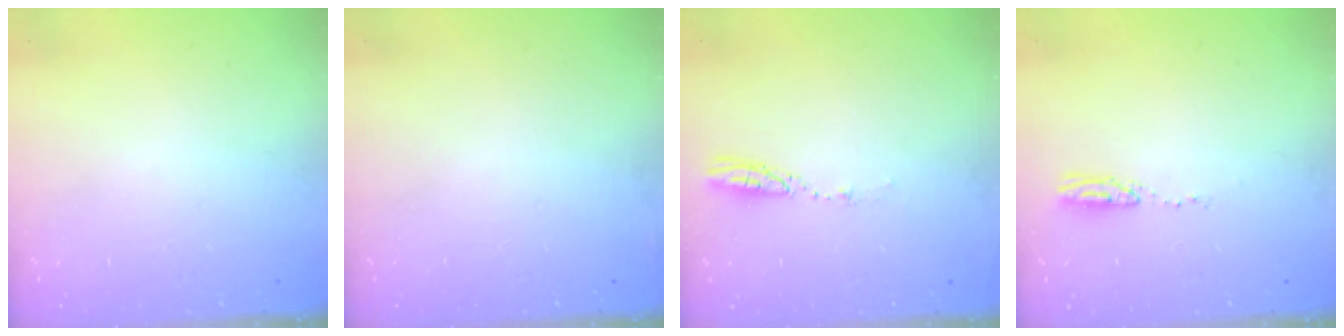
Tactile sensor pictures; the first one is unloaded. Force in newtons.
{"total": 2.9, "press": 2.4, "slide": 1.6}
{"total": 3.8, "press": 3.8, "slide": 0.4}
{"total": 14.7, "press": 6.3, "slide": 13.3}